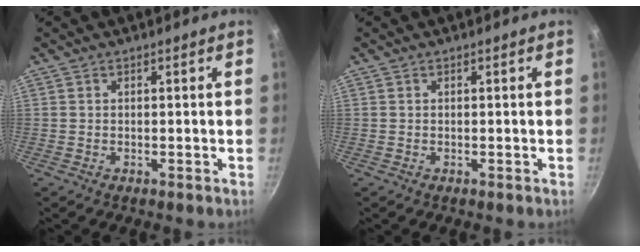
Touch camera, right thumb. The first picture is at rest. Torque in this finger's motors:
{"motor_torque": [-0.06, 0.15, -0.01, -0.05, 0.02]}